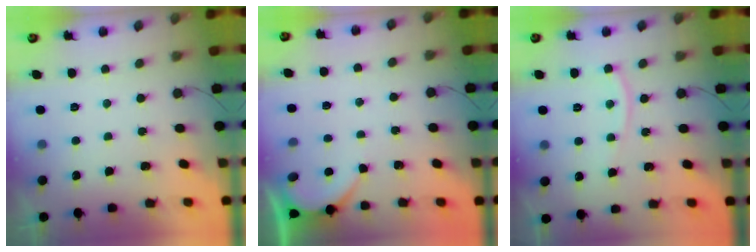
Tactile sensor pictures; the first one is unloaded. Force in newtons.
{"total": 1.7, "press": 1.7, "slide": 0.2}
{"total": 5.4, "press": 5.3, "slide": 0.7}